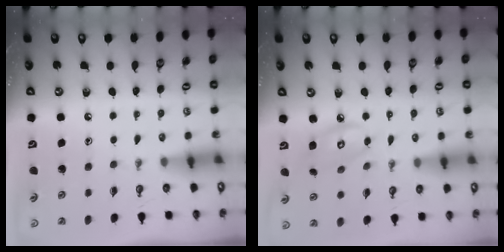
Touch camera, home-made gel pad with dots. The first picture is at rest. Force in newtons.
{"total": 6.9, "press": 6.9, "slide": 0.4}